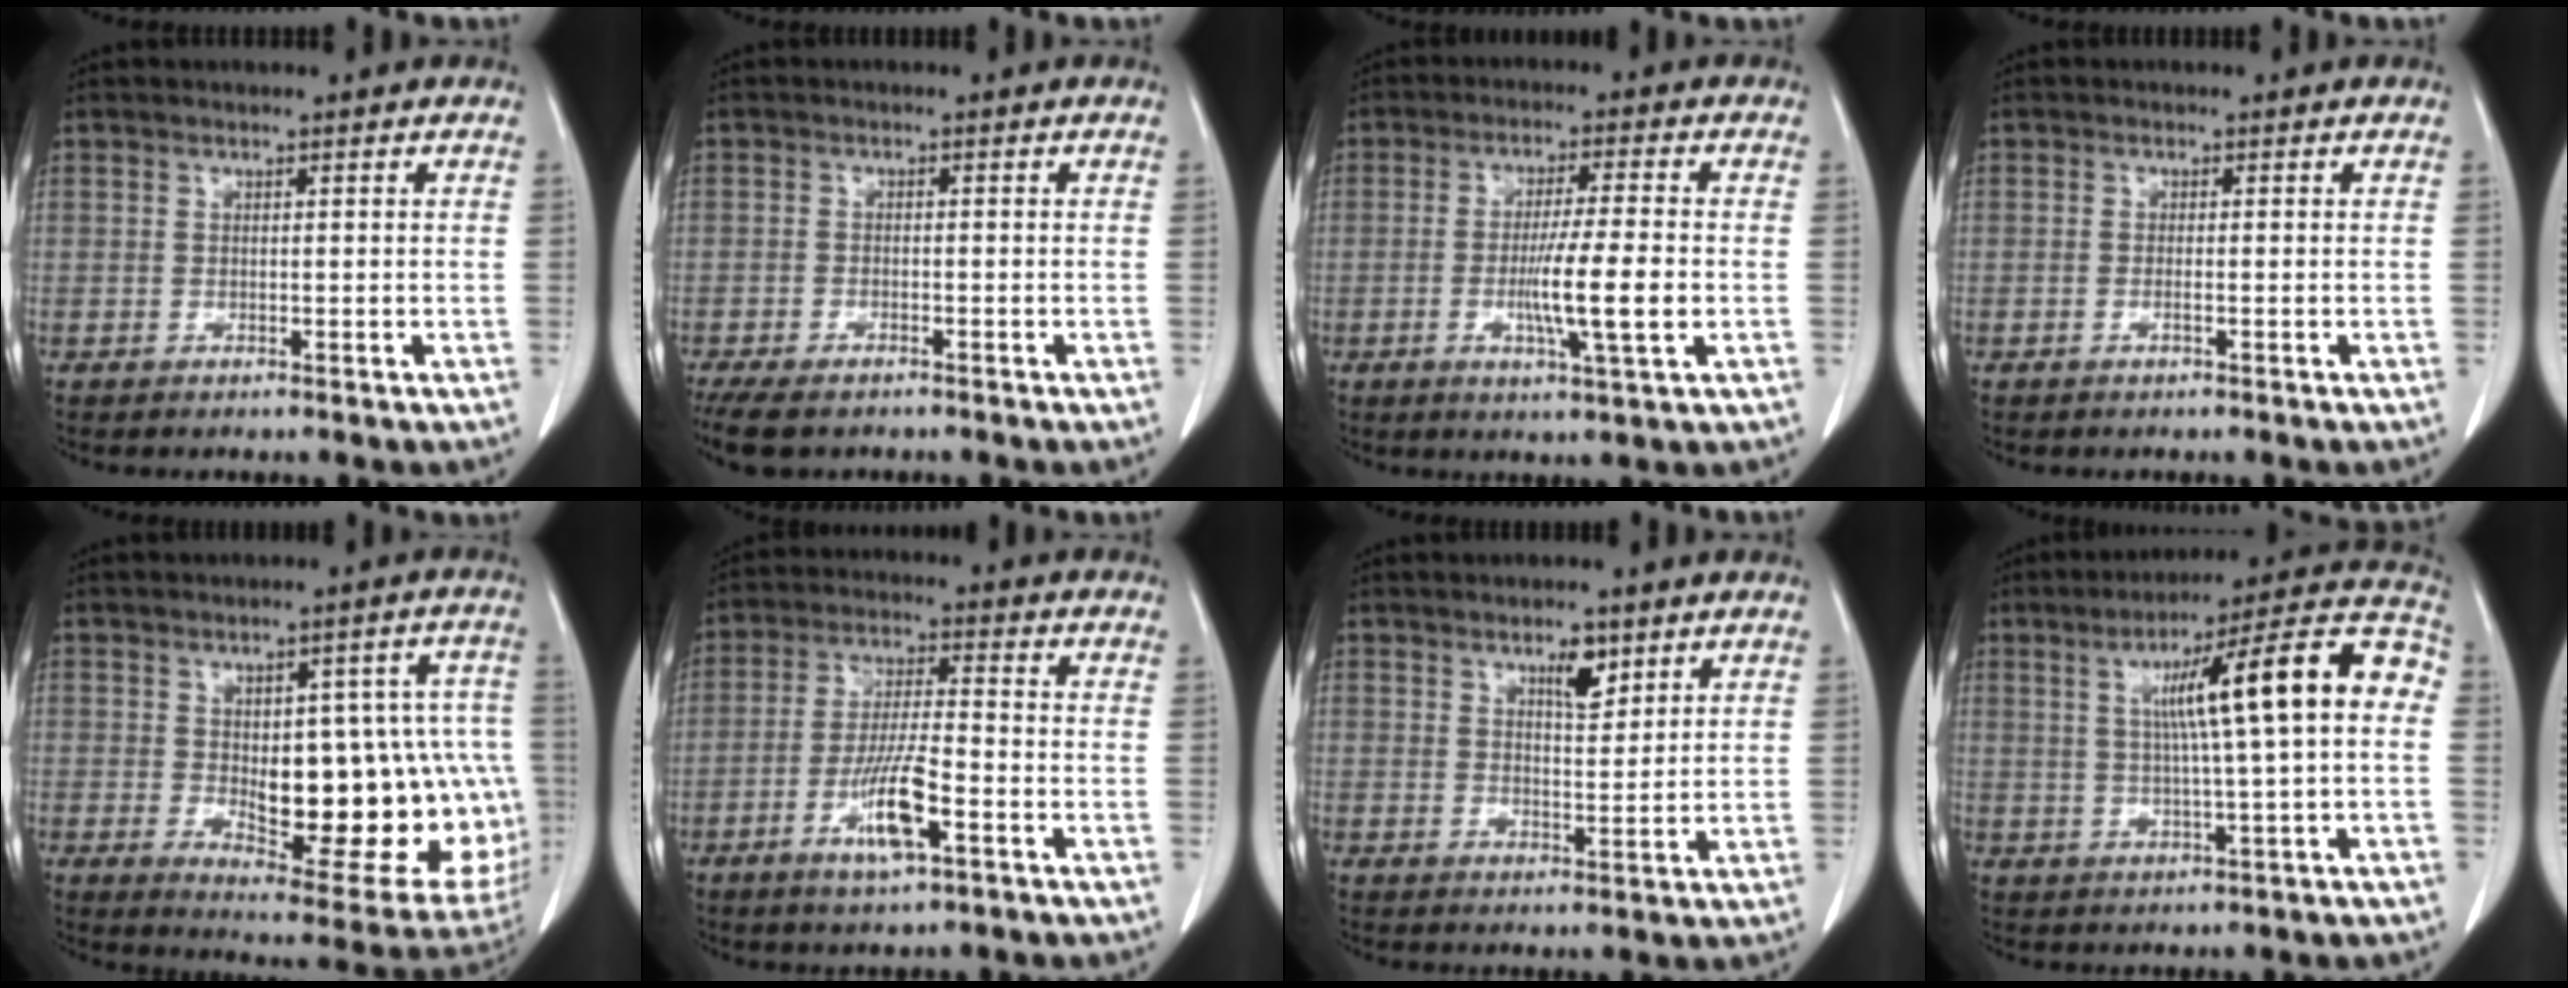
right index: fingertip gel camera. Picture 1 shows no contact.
{"total": 7.6, "force": [-5.7, 3.2, 3.9], "torque": [-0.076, -0.010, -0.088]}
{"total": 8.6, "force": [-1.7, -0.2, 8.5], "torque": [-0.145, -0.013, -0.031]}
{"total": 0.7, "force": [-0.3, 0.0, 0.7], "torque": [-0.015, 0.000, -0.005]}
{"total": 23.0, "force": [-1.7, 9.0, 21.1], "torque": [-0.200, 0.020, 0.012]}
{"total": 9.1, "force": [-3.9, 1.3, 8.1], "torque": [-0.157, -0.007, -0.070]}
{"total": 4.2, "force": [2.7, 1.4, 3.0], "torque": [-0.047, -0.003, 0.045]}
{"total": 15.8, "force": [2.3, 1.0, 15.6], "torque": [-0.222, 0.034, 0.030]}